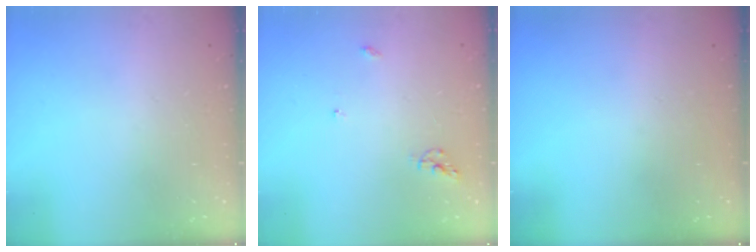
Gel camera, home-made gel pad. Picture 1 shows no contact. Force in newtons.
{"total": 5.6, "press": 5.6, "slide": 0.7}
{"total": 0.0}